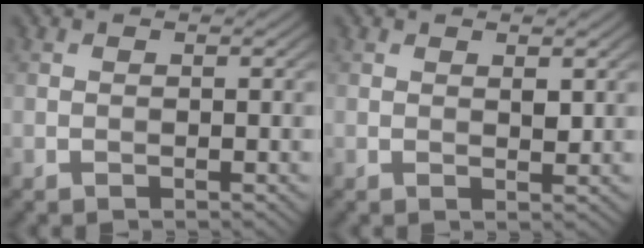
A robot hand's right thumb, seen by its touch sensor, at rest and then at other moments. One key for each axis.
{"total": 1.2, "fx": 0.6, "fy": 0.5, "fz": 1.0, "tx": -0.016, "ty": -0.005, "tz": 0.010}